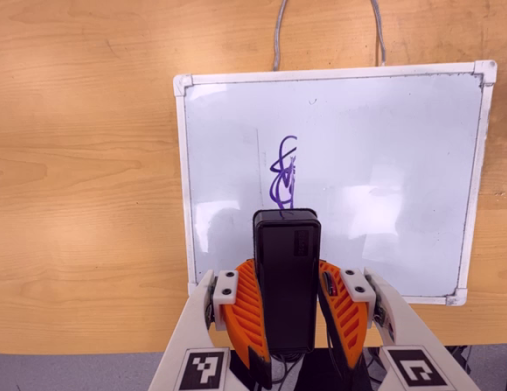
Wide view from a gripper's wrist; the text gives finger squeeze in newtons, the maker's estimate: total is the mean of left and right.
{"total": 6.9, "left": 6.1, "right": 7.7}